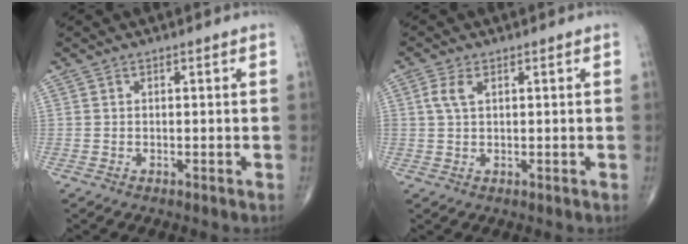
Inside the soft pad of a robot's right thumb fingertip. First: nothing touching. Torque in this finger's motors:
{"motor_torque": [-0.12, 0.14, 0.30, 0.31, 0.04]}